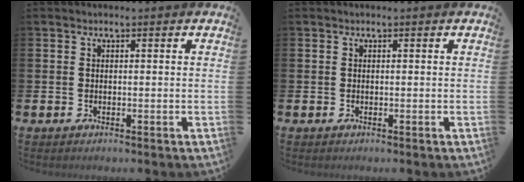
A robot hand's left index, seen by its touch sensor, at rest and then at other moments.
{"total": 0.0}